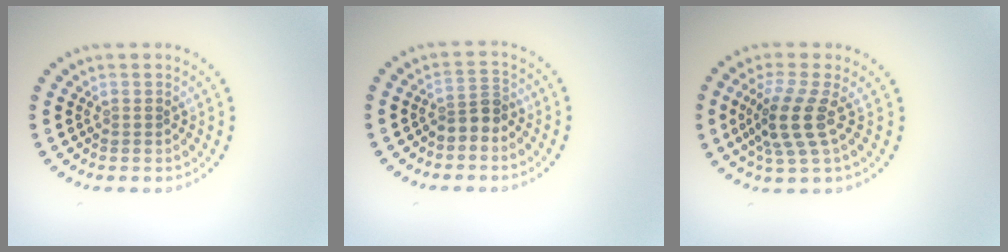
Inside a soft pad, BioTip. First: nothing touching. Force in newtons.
{"total": 2.2, "press": 1.8, "slide": 1.3}
{"total": 3.8, "press": 3.0, "slide": 2.4}